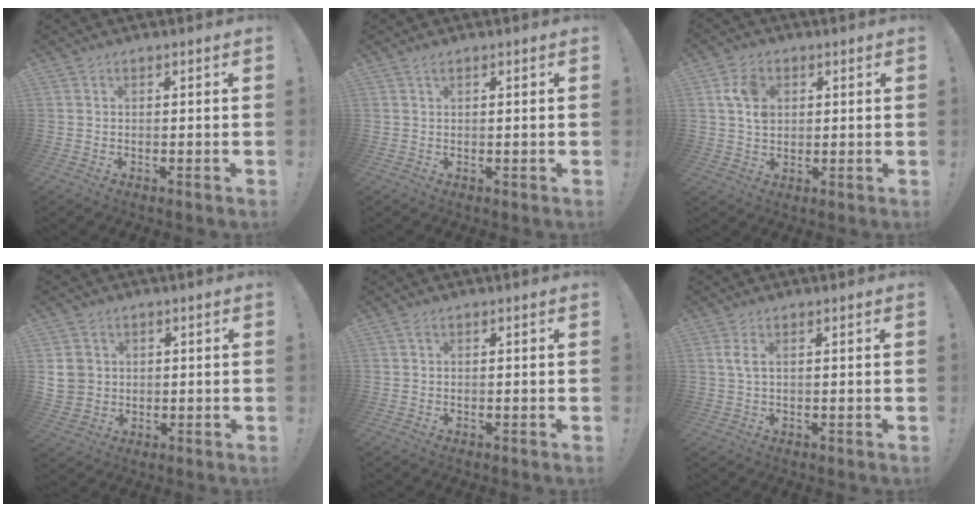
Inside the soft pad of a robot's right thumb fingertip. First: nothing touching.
{"total": 1.2, "force": [0.7, 0.3, 1.0], "torque": [-0.012, -0.003, 0.010]}
{"total": 7.8, "force": [2.3, 5.8, 4.7], "torque": [-0.080, 0.006, 0.045]}
{"total": 6.4, "force": [1.8, 5.7, 2.2], "torque": [-0.041, -0.008, 0.038]}
{"total": 0.5, "force": [0.0, 0.0, 0.5], "torque": [-0.014, 0.002, 0.001]}
{"total": 2.7, "force": [0.8, 0.7, 2.5], "torque": [-0.049, 0.003, 0.015]}